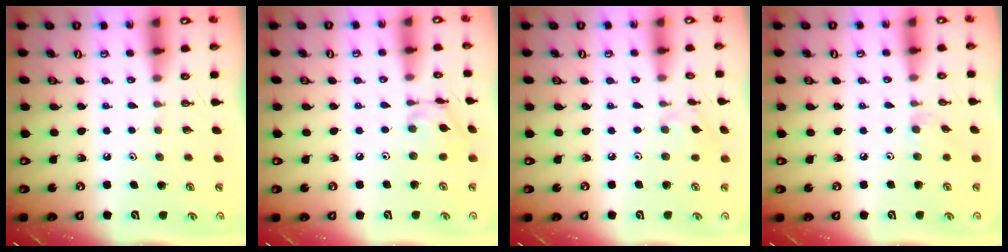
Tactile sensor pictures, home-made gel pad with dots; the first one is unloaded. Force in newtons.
{"total": 9.8, "press": 9.8, "slide": 0.6}
{"total": 3.5, "press": 3.5, "slide": 0.5}
{"total": 2.7, "press": 2.6, "slide": 0.4}